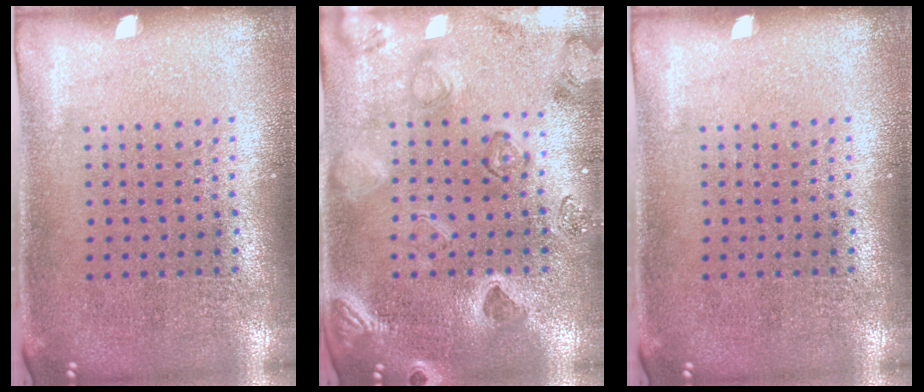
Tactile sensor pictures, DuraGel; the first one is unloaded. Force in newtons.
{"total": 2.4, "press": 2.3, "slide": 0.7}
{"total": 0.0}